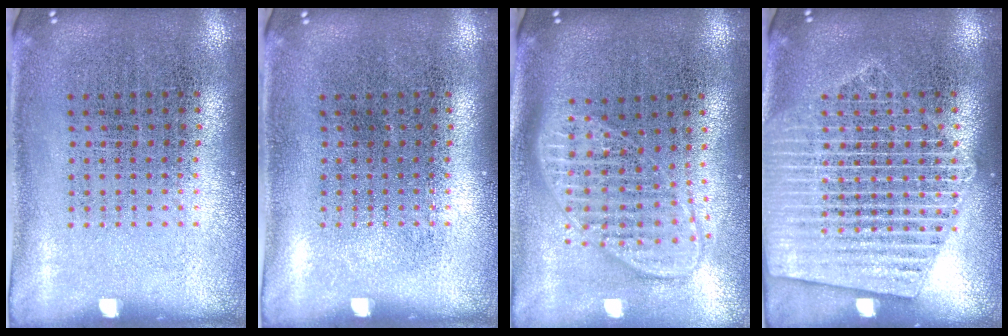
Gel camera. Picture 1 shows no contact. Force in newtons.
{"total": 0.0}
{"total": 1.9, "press": 1.5, "slide": 1.1}
{"total": 3.7, "press": 3.6, "slide": 0.5}